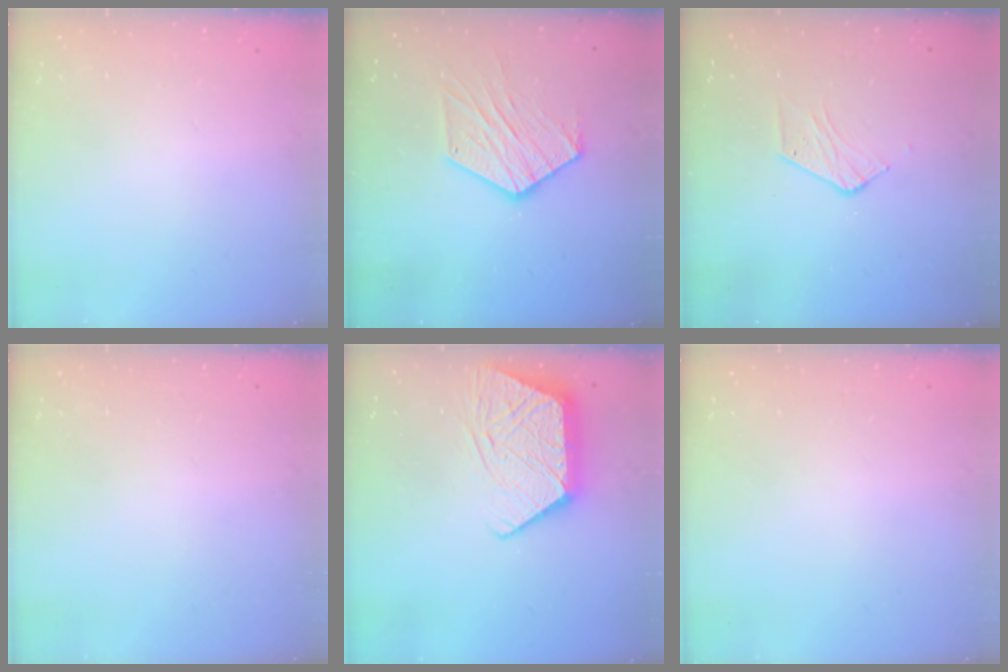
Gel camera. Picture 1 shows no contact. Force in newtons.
{"total": 12.6, "press": 12.6, "slide": 0.7}
{"total": 4.3, "press": 4.3, "slide": 0.3}
{"total": 0.0}
{"total": 14.4, "press": 14.3, "slide": 1.2}
{"total": 0.0}